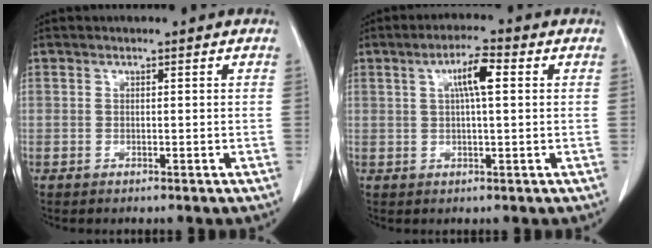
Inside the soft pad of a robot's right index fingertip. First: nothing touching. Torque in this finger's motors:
{"motor_torque": [0.52, 0.00, 0.21, 0.04]}